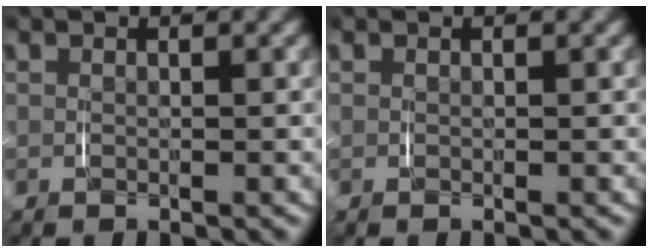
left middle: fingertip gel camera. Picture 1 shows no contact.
{"total": 0.0}